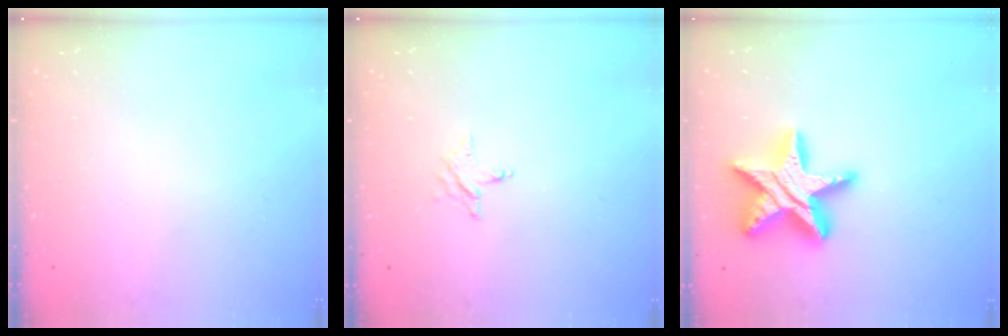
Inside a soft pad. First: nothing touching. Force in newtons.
{"total": 2.8, "press": 2.8, "slide": 0.3}
{"total": 18.9, "press": 18.8, "slide": 1.5}